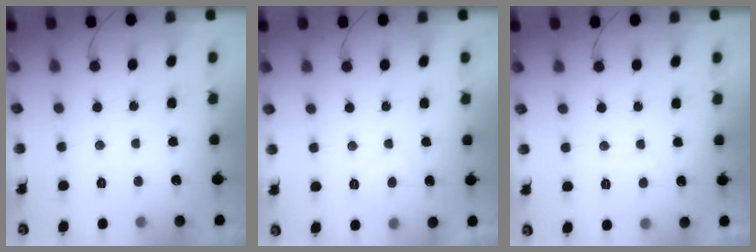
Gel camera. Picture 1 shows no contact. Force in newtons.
{"total": 2.3, "press": 2.2, "slide": 0.8}
{"total": 0.8, "press": 0.7, "slide": 0.4}